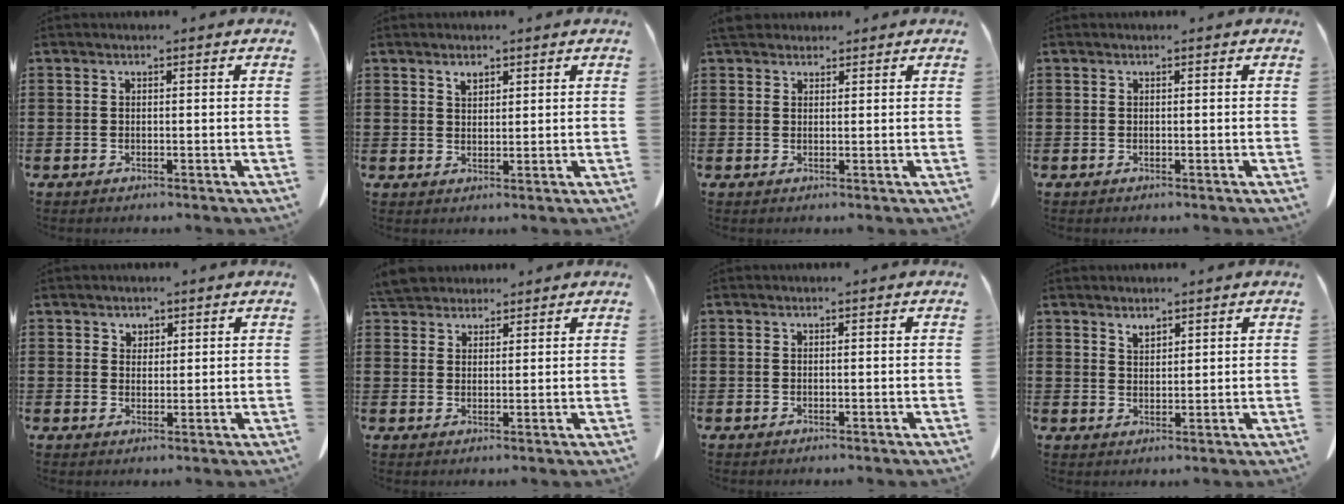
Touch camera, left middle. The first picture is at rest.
{"total": 1.9, "force": [1.5, 0.8, 0.8], "torque": [-0.013, -0.004, 0.027]}
{"total": 3.2, "force": [2.7, 1.3, 1.2], "torque": [-0.024, -0.003, 0.051]}
{"total": 0.0}
{"total": 2.0, "force": [1.6, 1.1, 0.1], "torque": [0.001, -0.001, 0.030]}
{"total": 4.9, "force": [4.6, 1.4, 1.0], "torque": [-0.035, -0.008, 0.090]}
{"total": 0.0}
{"total": 1.9, "force": [1.8, 0.5, 0.6], "torque": [-0.014, -0.001, 0.034]}